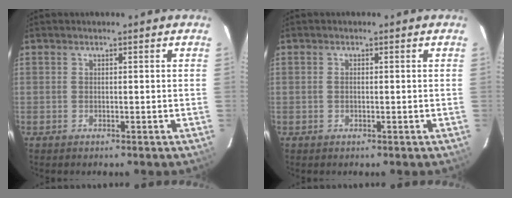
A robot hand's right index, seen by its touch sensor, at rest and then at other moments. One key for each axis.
{"total": 0.9, "fx": -0.1, "fy": 0.6, "fz": 0.7, "tx": -0.013, "ty": 0.001, "tz": -0.002}